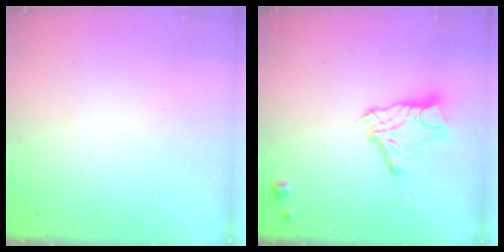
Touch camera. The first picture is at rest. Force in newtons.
{"total": 11.2, "press": 11.1, "slide": 0.9}